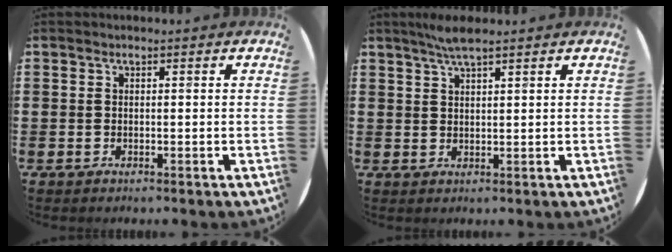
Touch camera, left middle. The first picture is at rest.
{"total": 3.2, "force": [2.5, 0.3, 1.9], "torque": [-0.040, 0.005, 0.045]}